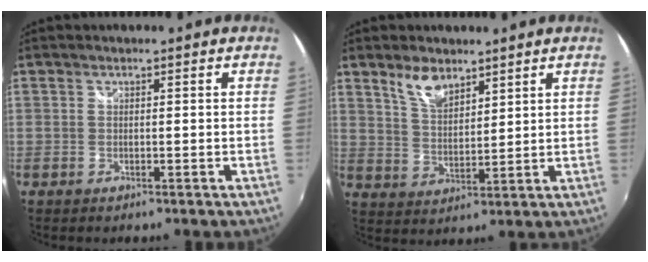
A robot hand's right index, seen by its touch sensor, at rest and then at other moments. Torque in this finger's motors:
{"motor_torque": [0.13, 0.09, 0.12, 0.06]}